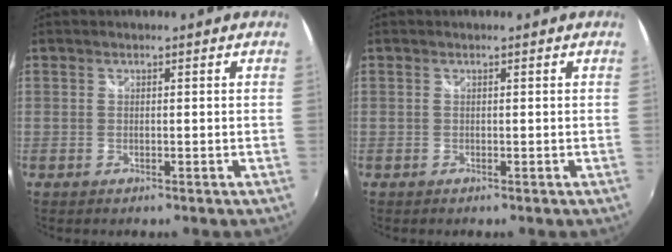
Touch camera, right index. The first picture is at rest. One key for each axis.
{"total": 0.0}